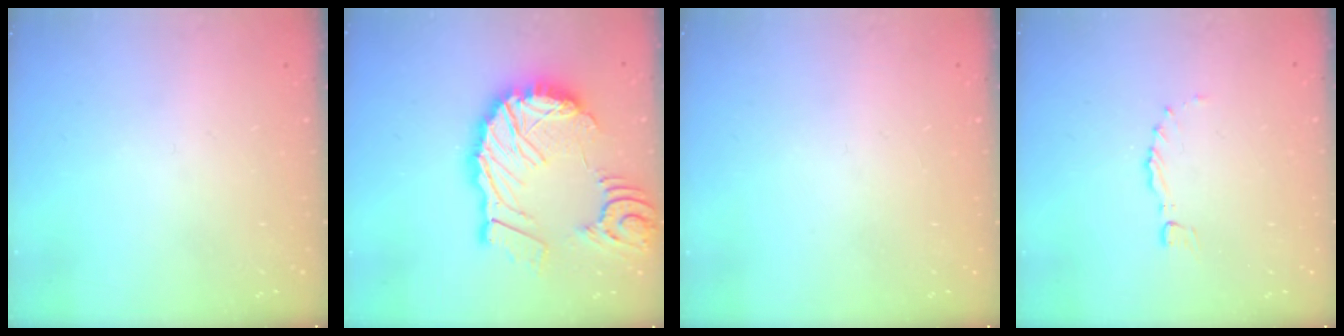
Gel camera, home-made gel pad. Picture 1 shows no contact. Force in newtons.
{"total": 25.3, "press": 25.1, "slide": 3.2}
{"total": 0.0}
{"total": 0.0}